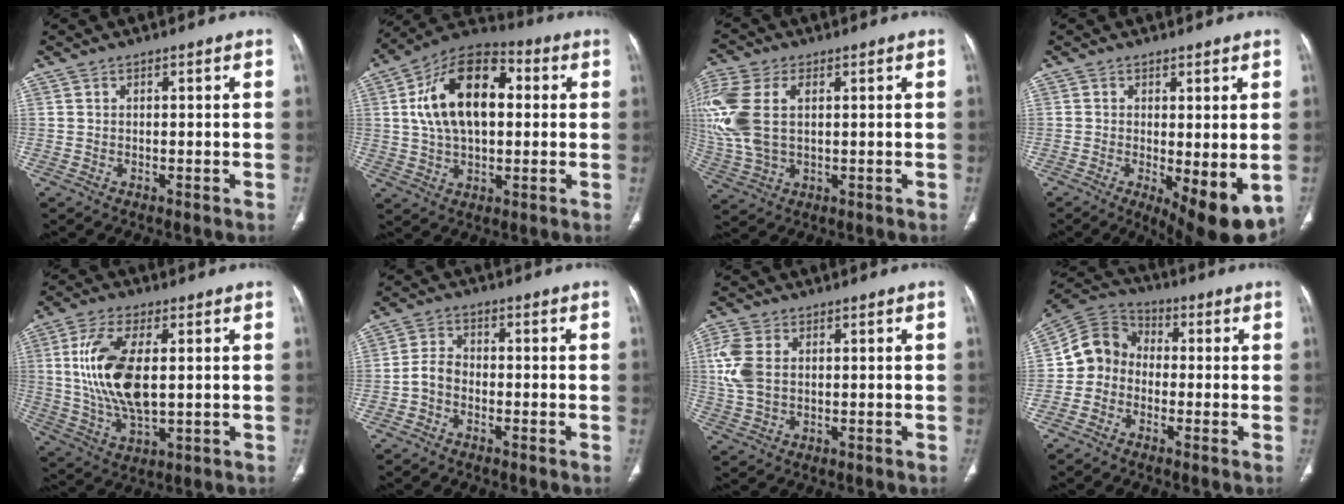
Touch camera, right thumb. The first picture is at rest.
{"total": 17.7, "force": [2.9, 10.3, 14.0], "torque": [-0.227, 0.024, 0.043]}
{"total": 15.7, "force": [3.0, 9.5, 12.1], "torque": [-0.311, 0.010, 0.062]}
{"total": 10.6, "force": [-2.5, 3.7, 9.6], "torque": [-0.132, -0.026, -0.026]}
{"total": 15.1, "force": [1.9, 7.1, 13.2], "torque": [-0.265, -0.010, 0.043]}
{"total": 3.8, "force": [-1.5, 2.7, 2.2], "torque": [-0.035, 0.018, -0.037]}
{"total": 7.2, "force": [1.3, 4.8, 5.2], "torque": [-0.128, 0.006, 0.028]}
{"total": 8.4, "force": [-1.6, 7.4, 3.5], "torque": [-0.048, 0.035, -0.047]}